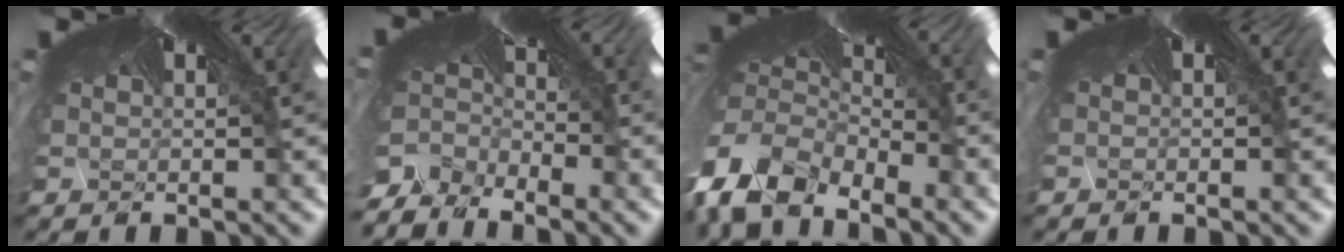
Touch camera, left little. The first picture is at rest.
{"total": 12.5, "force": [-12.4, 0.3, 0.7], "torque": [-0.014, -0.058, -0.187]}
{"total": 10.4, "force": [-10.2, 1.4, 1.4], "torque": [-0.060, -0.084, -0.154]}
{"total": 0.6, "force": [-0.4, -0.3, -0.3], "torque": [0.012, -0.003, -0.005]}